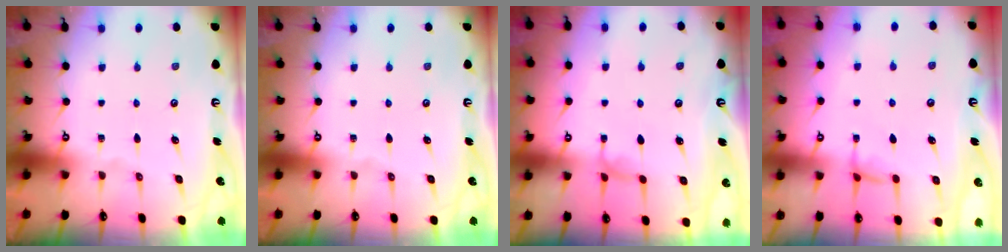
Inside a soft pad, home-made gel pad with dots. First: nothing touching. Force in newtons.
{"total": 0.0}
{"total": 2.3, "press": 2.2, "slide": 0.3}
{"total": 1.5, "press": 1.4, "slide": 0.5}